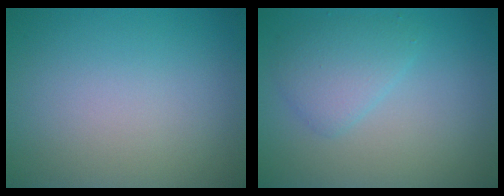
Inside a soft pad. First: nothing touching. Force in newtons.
{"total": 2.6, "press": 2.6, "slide": 0.1}